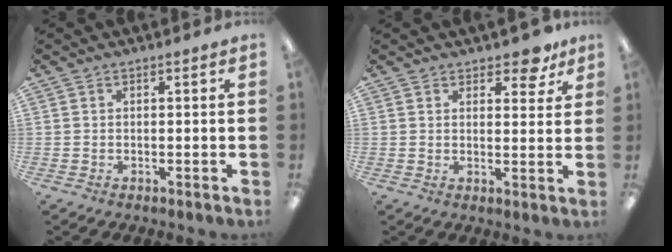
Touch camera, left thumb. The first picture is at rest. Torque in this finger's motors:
{"motor_torque": [0.13, 0.15, 0.05, -0.26, 0.00]}